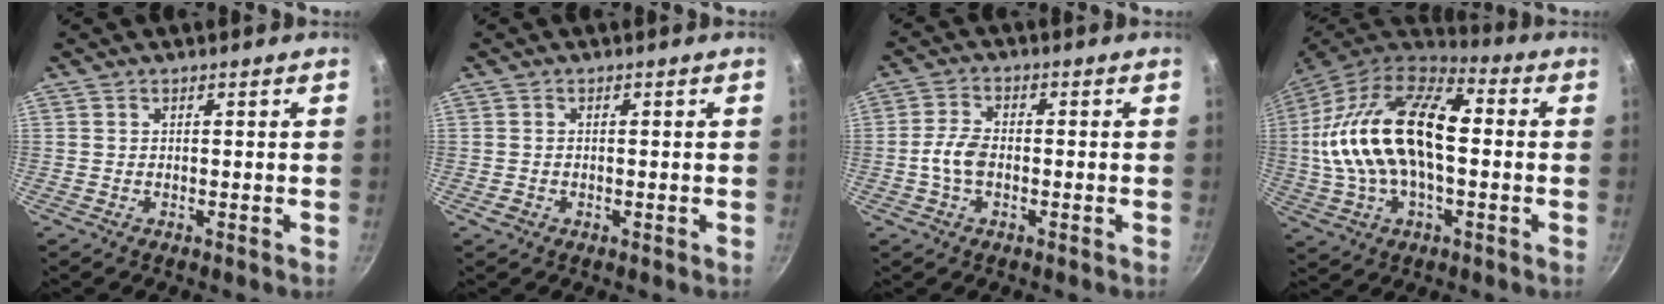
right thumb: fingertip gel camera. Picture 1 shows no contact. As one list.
[{"total": 1.3, "force": [-0.5, 1.1, 0.6], "torque": [-0.010, 0.001, -0.007]}, {"total": 5.2, "force": [-1.1, 3.2, 4.0], "torque": [-0.080, 0.019, -0.026]}, {"total": 23.8, "force": [0.6, 13.0, 19.9], "torque": [-0.366, 0.037, -0.001]}]